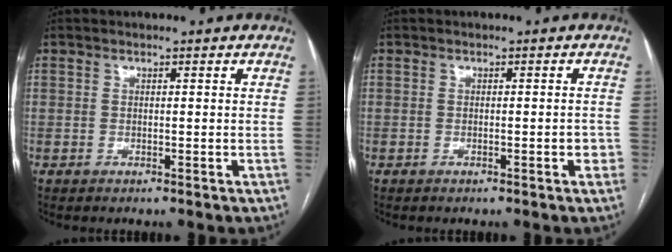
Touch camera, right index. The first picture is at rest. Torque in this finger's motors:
{"motor_torque": [0.45, -0.04, 0.12, 0.02]}